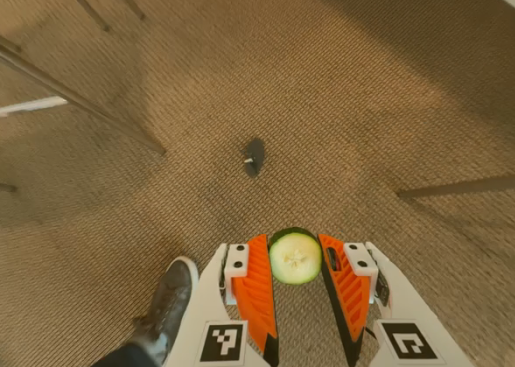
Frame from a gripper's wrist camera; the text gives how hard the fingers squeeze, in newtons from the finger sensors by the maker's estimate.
{"total": 7.6, "left": 7.2, "right": 7.9}